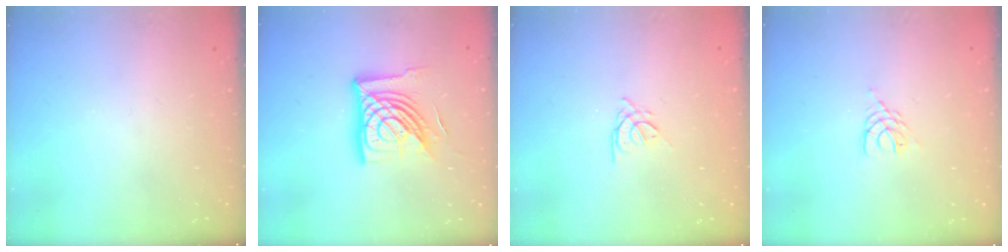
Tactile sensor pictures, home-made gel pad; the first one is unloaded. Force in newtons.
{"total": 16.8, "press": 16.7, "slide": 1.7}
{"total": 3.3, "press": 3.3, "slide": 0.5}
{"total": 3.0, "press": 3.0, "slide": 0.5}